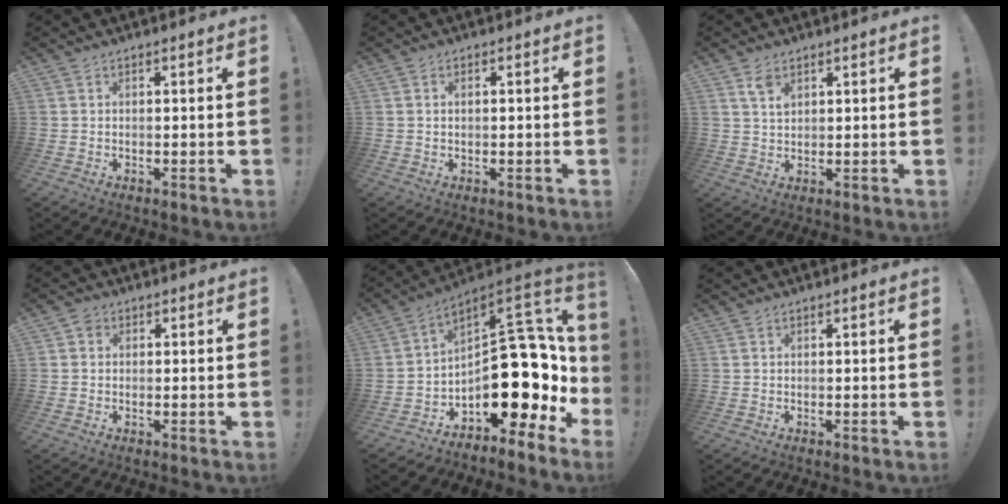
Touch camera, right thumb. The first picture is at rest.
{"total": 0.9, "force": [0.1, 0.5, 0.8], "torque": [-0.019, 0.004, 0.002]}
{"total": 4.3, "force": [2.8, 2.1, 2.5], "torque": [-0.033, -0.015, 0.049]}
{"total": 1.9, "force": [0.6, 1.7, 0.5], "torque": [-0.008, 0.000, 0.009]}
{"total": 21.0, "force": [-2.9, 12.7, 16.4], "torque": [-0.198, -0.006, -0.020]}
{"total": 0.0}